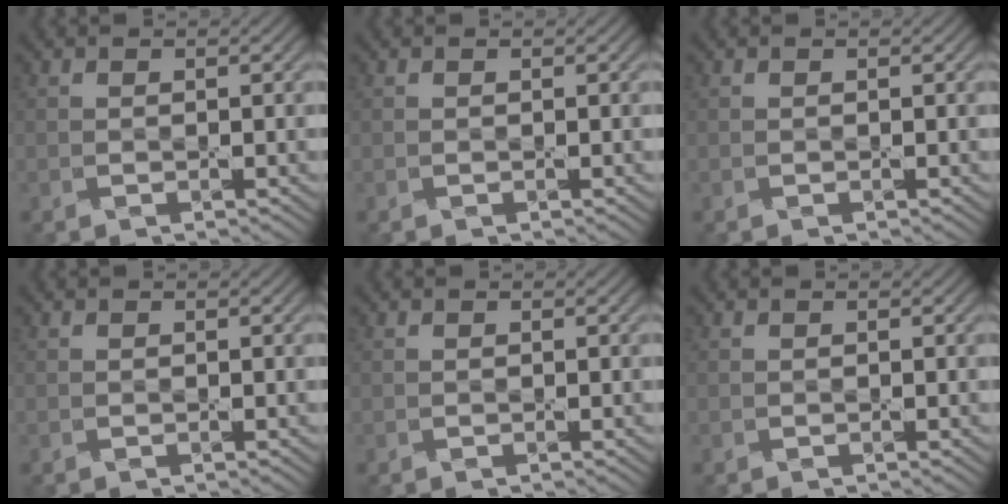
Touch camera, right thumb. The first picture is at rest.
{"total": 0.0}
{"total": 0.0}
{"total": 0.0}
{"total": 0.0}
{"total": 0.0}